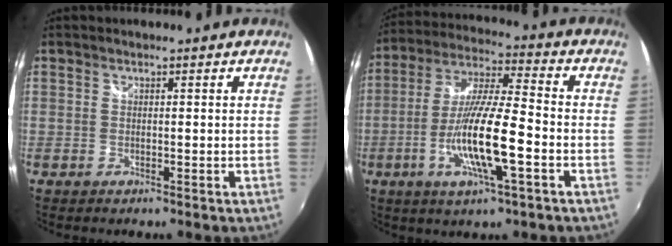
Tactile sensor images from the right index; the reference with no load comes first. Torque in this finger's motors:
{"motor_torque": [1.30, -0.84, 1.06, 0.21]}